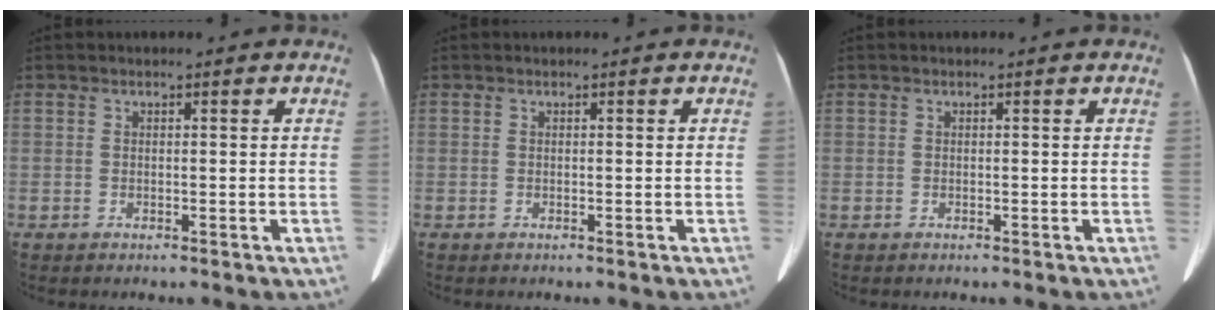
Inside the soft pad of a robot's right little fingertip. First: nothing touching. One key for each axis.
{"total": 0.0}
{"total": 0.0}